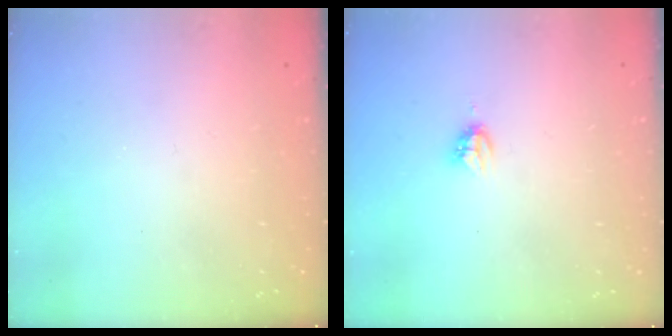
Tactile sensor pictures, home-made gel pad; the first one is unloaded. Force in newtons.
{"total": 3.9, "press": 3.9, "slide": 0.5}